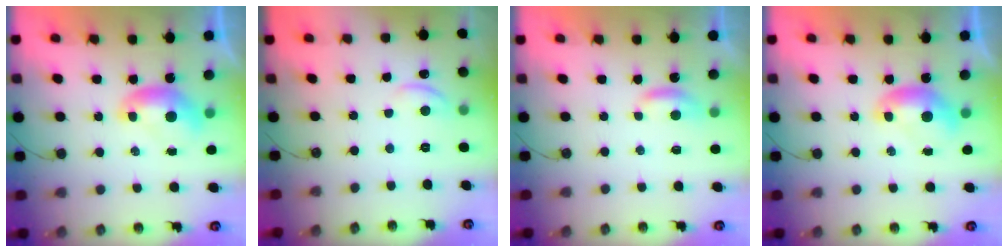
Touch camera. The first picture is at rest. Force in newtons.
{"total": 1.3, "press": 1.1, "slide": 0.5}
{"total": 1.9, "press": 1.9, "slide": 0.5}
{"total": 0.0}